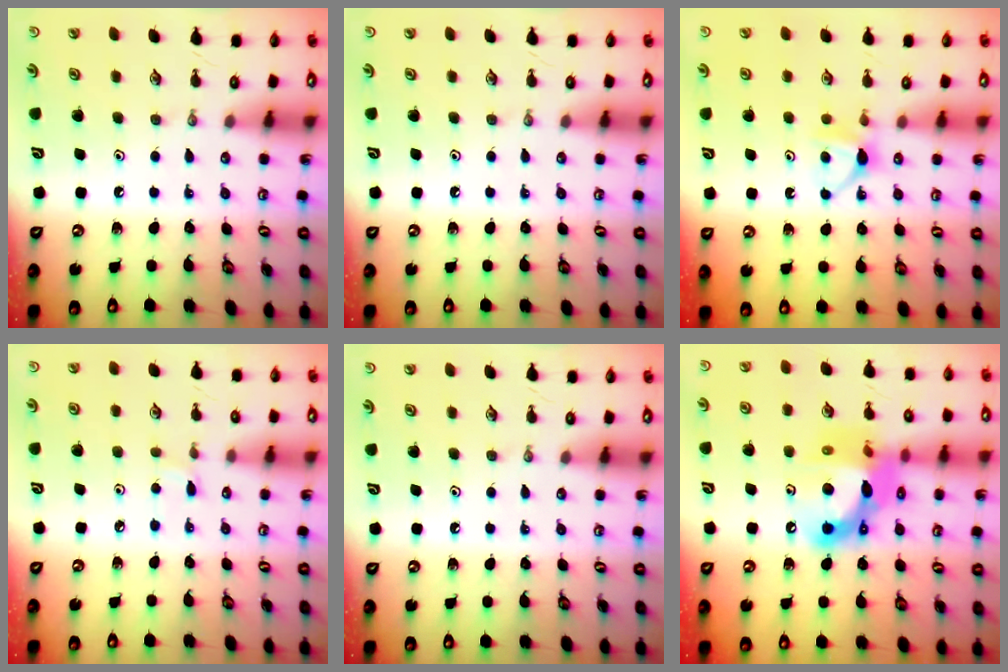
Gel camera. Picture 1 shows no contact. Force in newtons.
{"total": 0.0}
{"total": 4.9, "press": 4.9, "slide": 0.8}
{"total": 1.9, "press": 1.9, "slide": 0.2}
{"total": 0.0}
{"total": 16.5, "press": 16.5, "slide": 1.5}